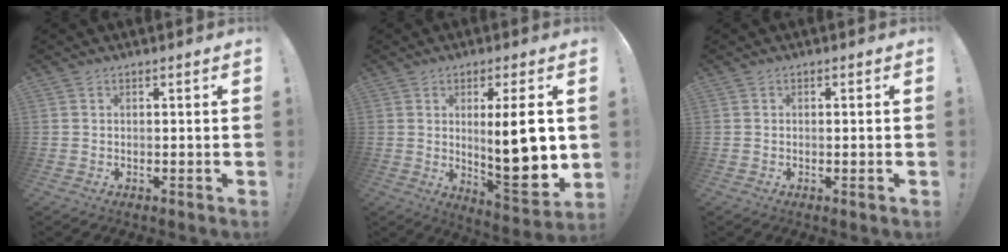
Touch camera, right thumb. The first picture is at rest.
{"total": 14.8, "force": [2.0, 3.1, 14.3], "torque": [-0.217, -0.024, 0.024]}
{"total": 1.3, "force": [-0.2, -0.1, 1.2], "torque": [-0.016, -0.003, -0.006]}